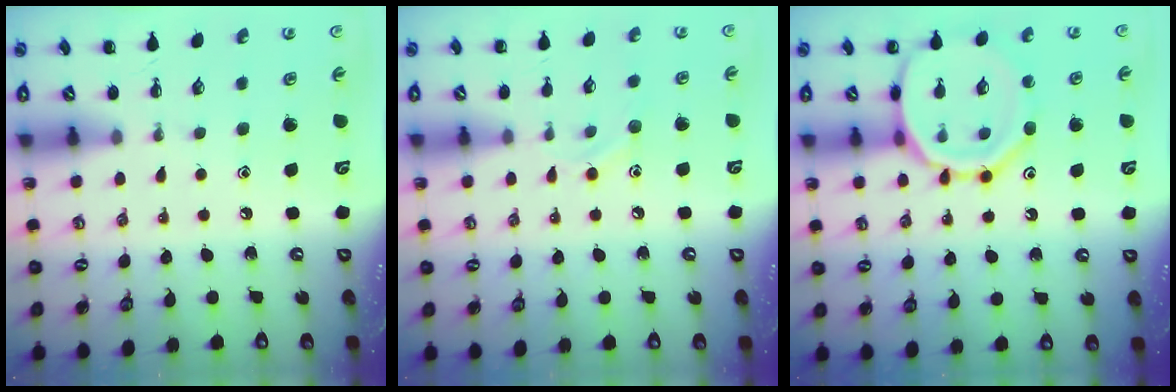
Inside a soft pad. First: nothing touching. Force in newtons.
{"total": 6.8, "press": 6.6, "slide": 1.3}
{"total": 14.9, "press": 14.8, "slide": 0.9}